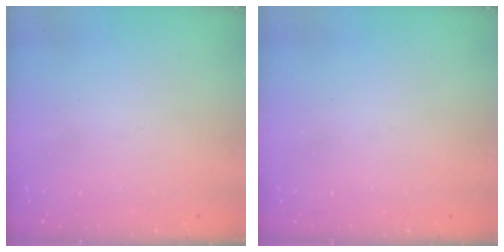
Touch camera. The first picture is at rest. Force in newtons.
{"total": 0.0}